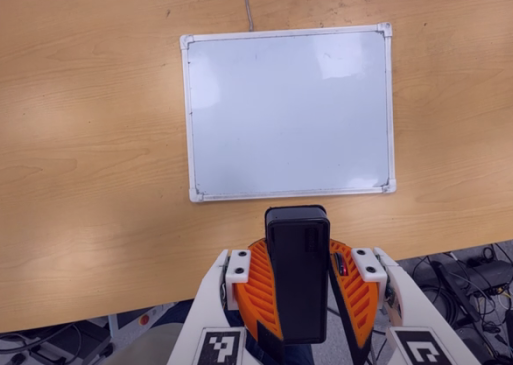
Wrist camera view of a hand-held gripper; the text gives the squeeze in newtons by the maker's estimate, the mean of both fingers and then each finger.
{"total": 10.8, "left": 10.3, "right": 11.3}